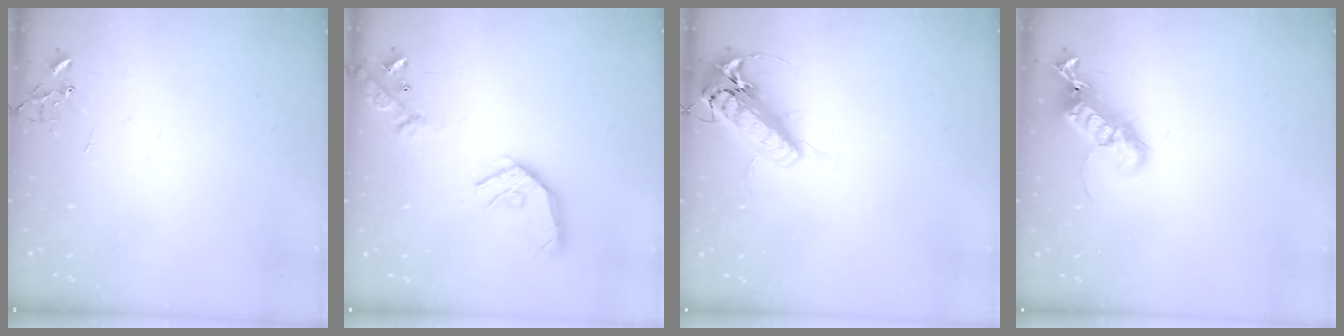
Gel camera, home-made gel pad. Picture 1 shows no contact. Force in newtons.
{"total": 16.6, "press": 16.4, "slide": 2.5}
{"total": 18.2, "press": 17.8, "slide": 3.8}
{"total": 19.9, "press": 19.9, "slide": 0.3}